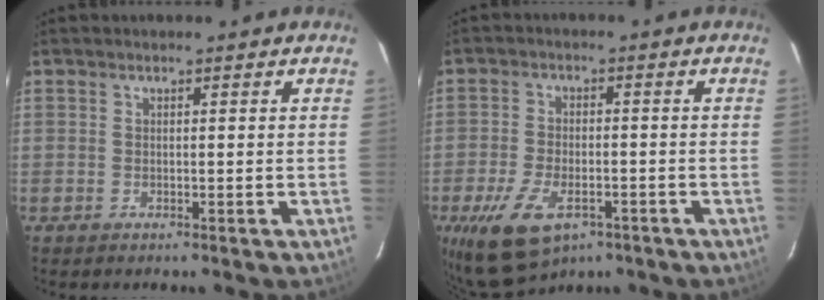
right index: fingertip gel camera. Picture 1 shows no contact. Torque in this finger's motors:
{"motor_torque": [1.15, -1.00, 0.65, 0.12]}